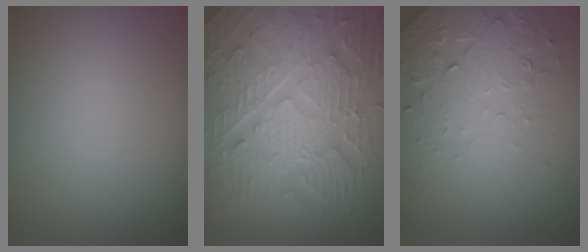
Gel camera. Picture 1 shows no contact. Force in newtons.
{"total": 10.6, "press": 7.0, "slide": 8.0}
{"total": 4.9, "press": 3.4, "slide": 3.6}